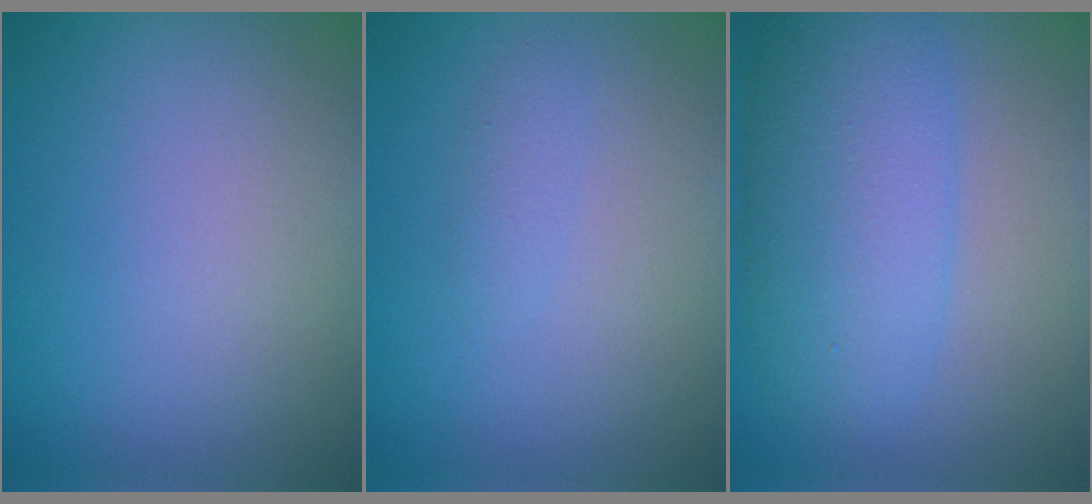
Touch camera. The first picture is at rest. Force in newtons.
{"total": 1.0, "press": 1.0, "slide": 0.1}
{"total": 6.9, "press": 6.9, "slide": 0.2}